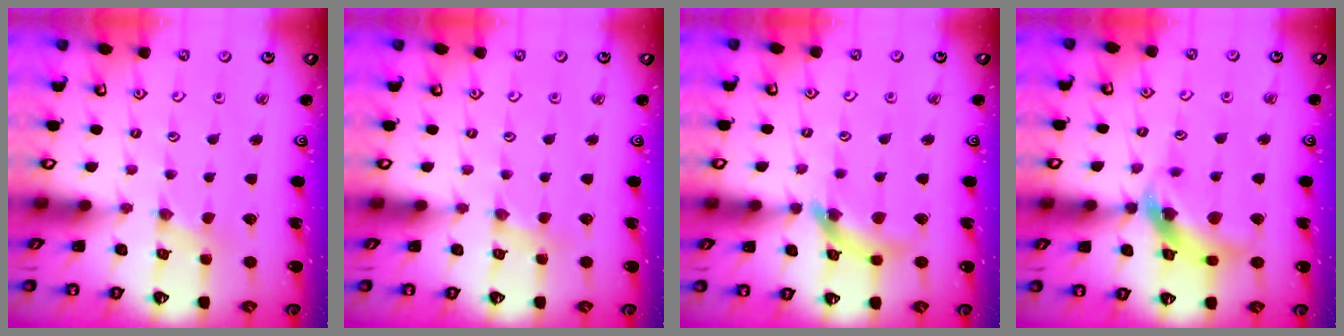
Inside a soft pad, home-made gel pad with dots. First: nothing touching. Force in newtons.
{"total": 2.5, "press": 2.5, "slide": 0.3}
{"total": 11.8, "press": 11.7, "slide": 1.5}
{"total": 13.8, "press": 13.7, "slide": 1.6}